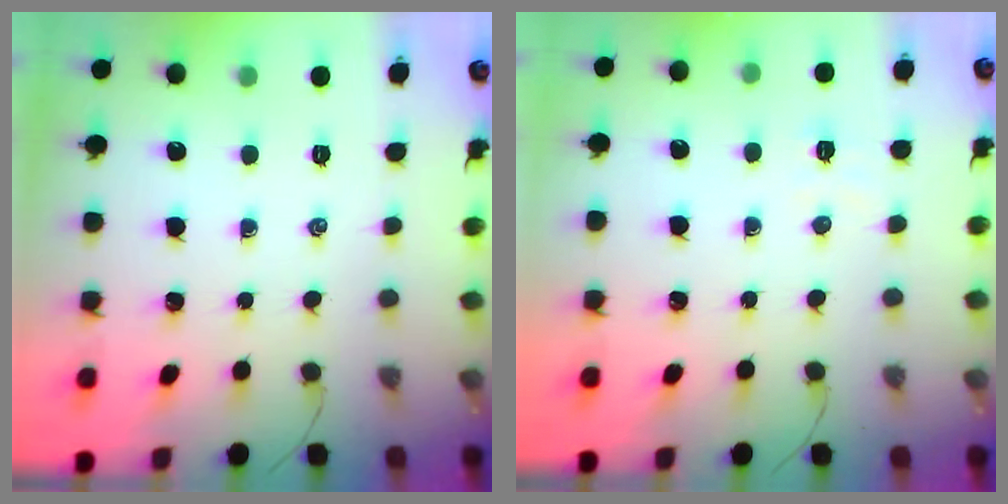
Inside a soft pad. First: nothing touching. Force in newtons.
{"total": 3.0, "press": 2.8, "slide": 0.8}